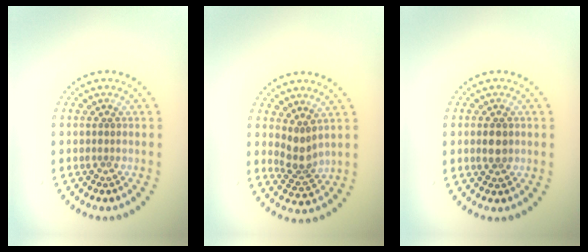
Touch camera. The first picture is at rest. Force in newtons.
{"total": 2.6, "press": 2.1, "slide": 1.6}
{"total": 1.9, "press": 1.9, "slide": 0.2}